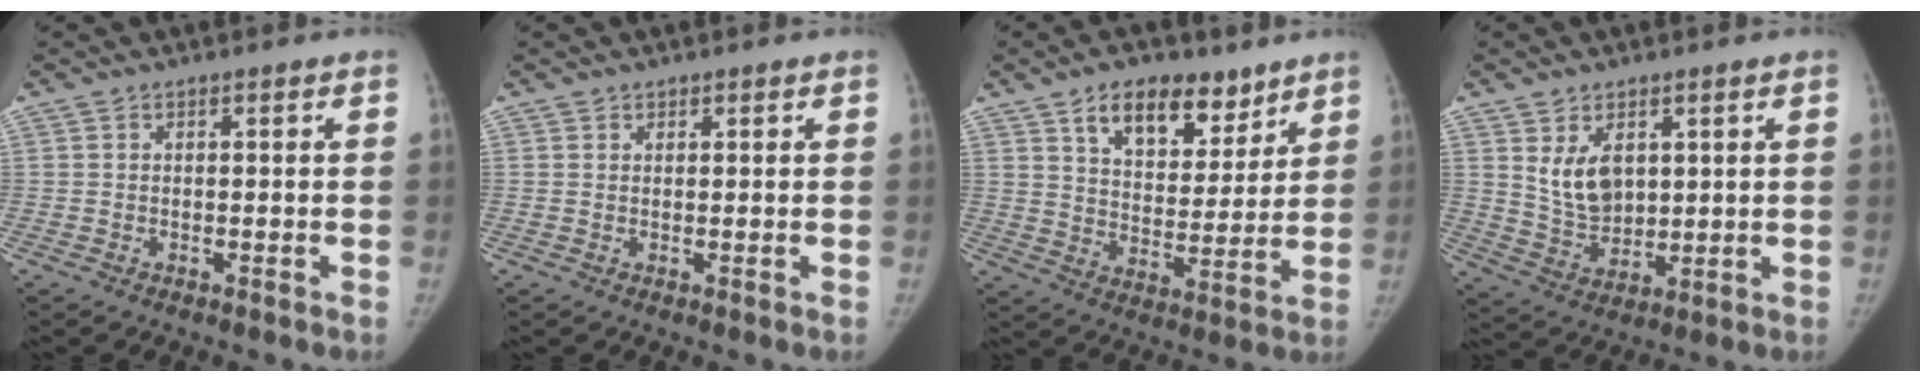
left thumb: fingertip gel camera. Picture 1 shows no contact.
{"total": 0.7, "force": [0.5, 0.4, 0.0], "torque": [0.005, -0.003, 0.006]}
{"total": 13.6, "force": [8.6, 7.5, 7.4], "torque": [-0.075, -0.049, 0.143]}
{"total": 7.9, "force": [2.8, 5.2, 5.2], "torque": [-0.071, -0.025, 0.067]}